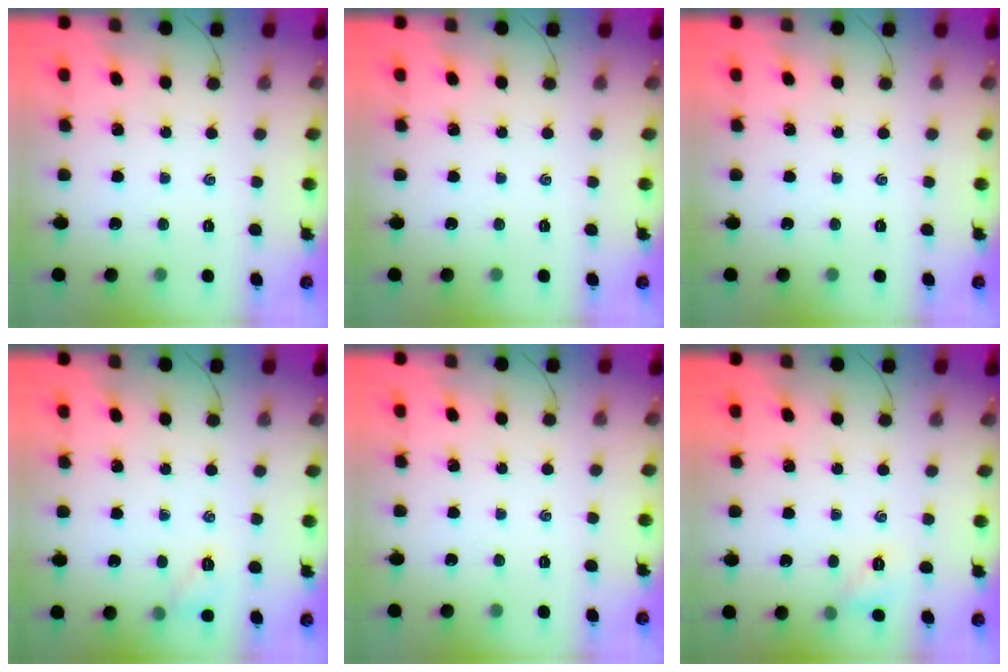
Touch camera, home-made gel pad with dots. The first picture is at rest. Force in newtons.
{"total": 0.0}
{"total": 0.0}
{"total": 6.1, "press": 5.9, "slide": 1.3}
{"total": 0.0}
{"total": 3.8, "press": 3.8, "slide": 0.2}